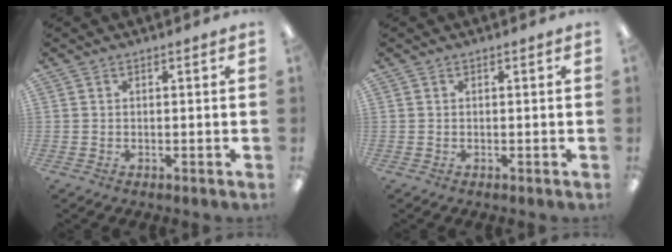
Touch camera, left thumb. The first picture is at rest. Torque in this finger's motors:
{"motor_torque": [-0.08, -0.01, 0.10, -0.08, 0.00]}